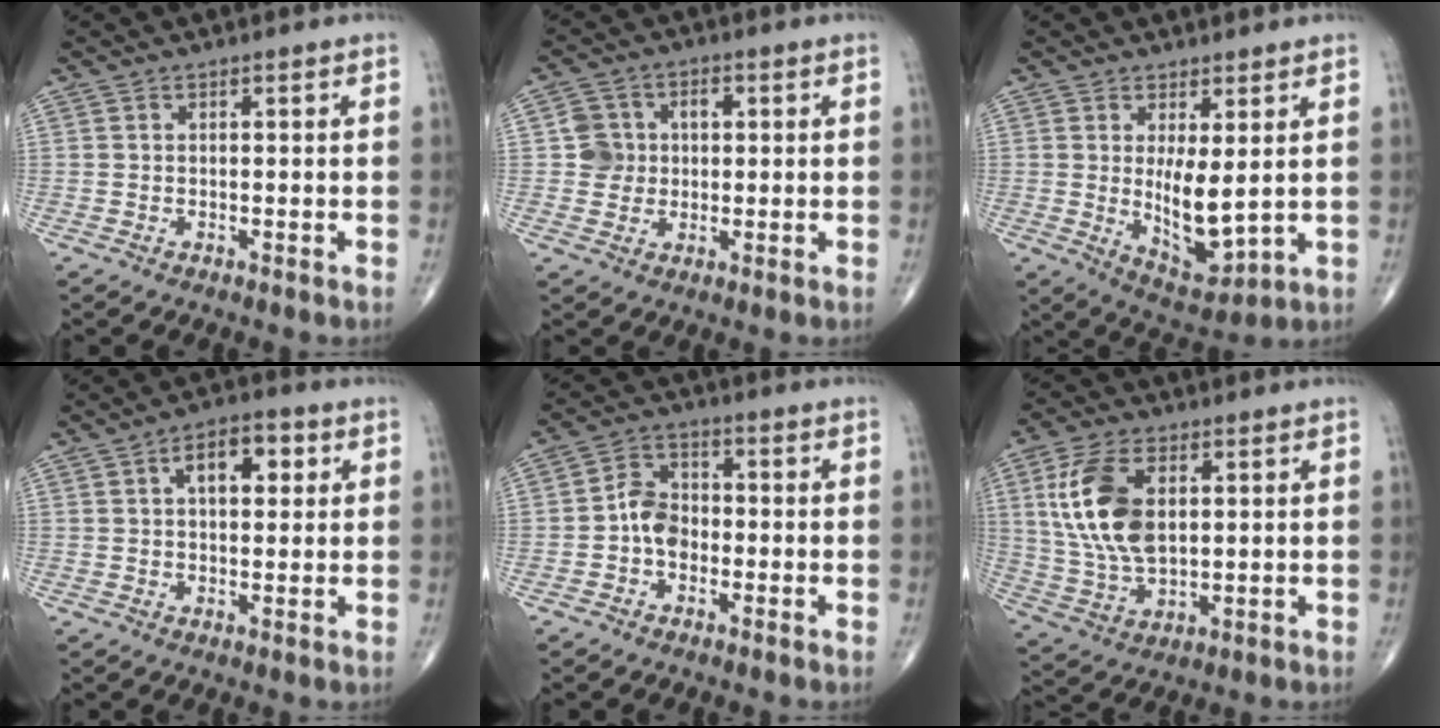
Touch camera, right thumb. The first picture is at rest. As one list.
[{"total": 5.8, "force": [0.6, 5.5, 1.7], "torque": [0.004, 0.007, 0.003]}, {"total": 8.9, "force": [0.9, 3.4, 8.2], "torque": [-0.122, -0.030, 0.032]}, {"total": 7.9, "force": [2.4, 4.2, 6.2], "torque": [-0.072, 0.008, 0.032]}, {"total": 5.9, "force": [-1.4, 4.4, 3.6], "torque": [-0.045, 0.023, -0.037]}, {"total": 14.2, "force": [3.3, 7.8, 11.4], "torque": [-0.230, -0.009, 0.070]}]